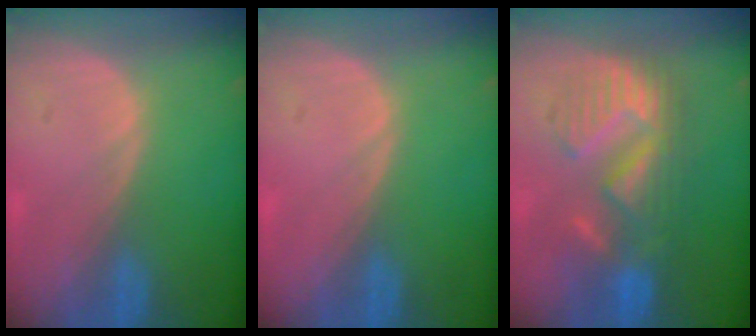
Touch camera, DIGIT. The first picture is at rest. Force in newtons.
{"total": 0.0}
{"total": 8.9, "press": 8.9, "slide": 0.0}